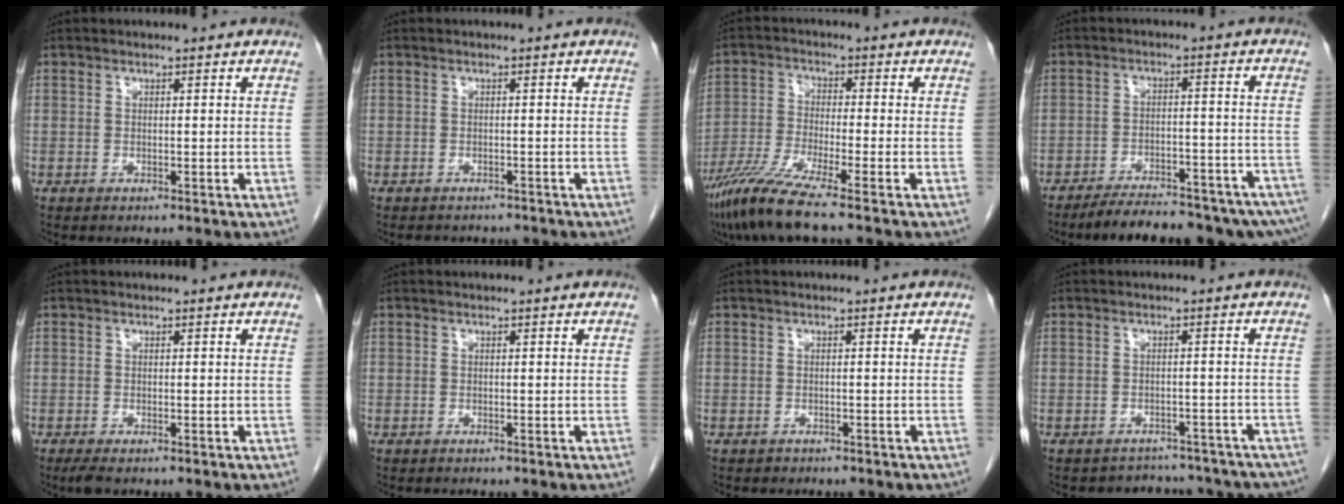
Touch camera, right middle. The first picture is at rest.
{"total": 3.9, "force": [-3.4, 1.6, 0.8], "torque": [-0.012, -0.002, -0.040]}
{"total": 8.5, "force": [-6.4, -1.0, 5.5], "torque": [-0.110, -0.035, -0.125]}
{"total": 18.1, "force": [-15.2, 3.6, 9.1], "torque": [-0.089, 0.009, -0.201]}
{"total": 1.7, "force": [-1.2, 0.4, 1.1], "torque": [-0.024, -0.006, -0.020]}
{"total": 0.0}
{"total": 1.5, "force": [-1.3, 0.8, 0.4], "torque": [-0.019, 0.000, -0.012]}
{"total": 10.4, "force": [-9.3, 4.7, 0.8], "torque": [0.001, 0.025, -0.094]}